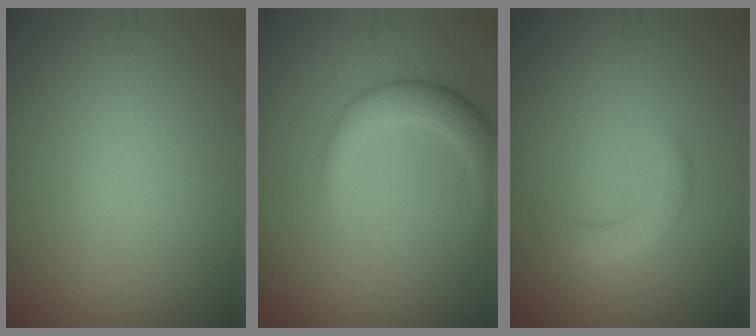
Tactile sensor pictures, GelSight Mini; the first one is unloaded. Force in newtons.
{"total": 3.2, "press": 3.1, "slide": 0.2}
{"total": 2.2, "press": 2.2, "slide": 0.1}